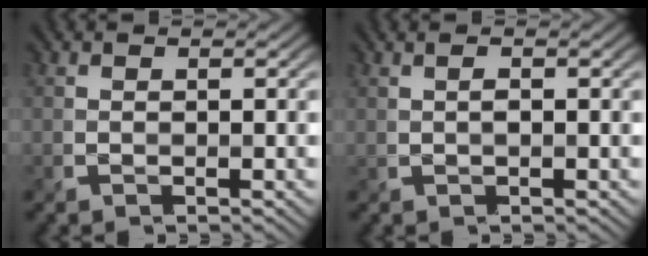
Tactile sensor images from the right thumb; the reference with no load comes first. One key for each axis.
{"total": 1.5, "fx": 0.2, "fy": 0.4, "fz": 1.4, "tx": -0.028, "ty": 0.003, "tz": 0.004}